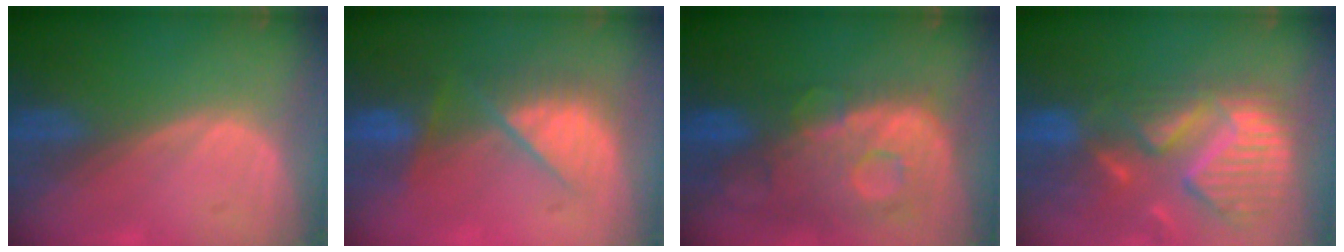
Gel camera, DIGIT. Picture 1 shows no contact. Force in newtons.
{"total": 7.7, "press": 7.5, "slide": 1.7}
{"total": 12.9, "press": 10.6, "slide": 7.3}
{"total": 13.5, "press": 11.4, "slide": 7.2}